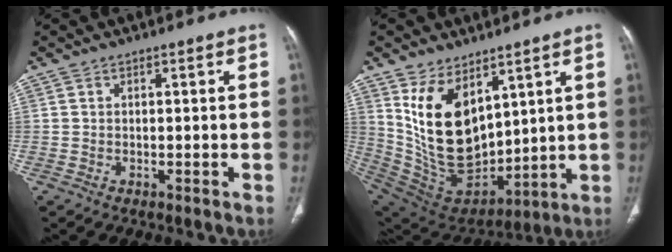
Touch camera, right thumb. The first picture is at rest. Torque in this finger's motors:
{"motor_torque": [-0.91, 2.63, 1.76, 1.01, 0.23]}